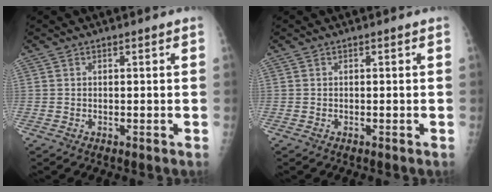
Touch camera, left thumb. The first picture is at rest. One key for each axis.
{"total": 0.0}